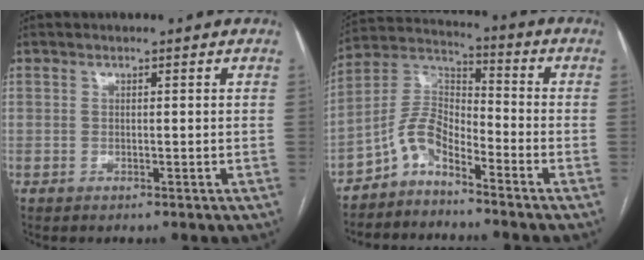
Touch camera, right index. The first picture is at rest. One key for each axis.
{"total": 7.1, "fx": -5.1, "fy": 2.7, "fz": 4.2, "tx": -0.090, "ty": 0.023, "tz": -0.105}